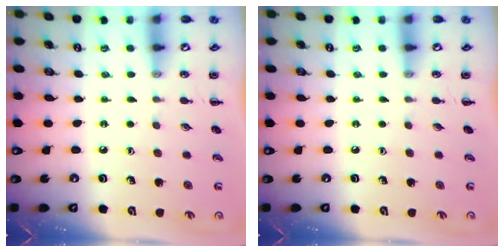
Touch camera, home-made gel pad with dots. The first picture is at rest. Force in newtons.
{"total": 0.0}